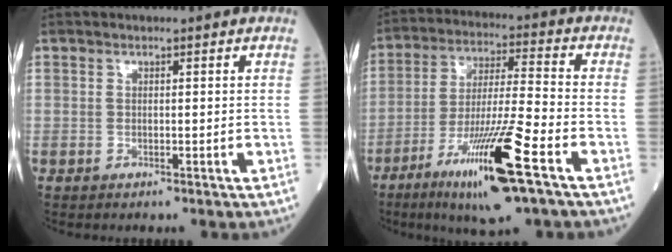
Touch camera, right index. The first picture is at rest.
{"total": 15.7, "force": [-7.9, 0.3, 13.5], "torque": [-0.256, -0.031, -0.139]}